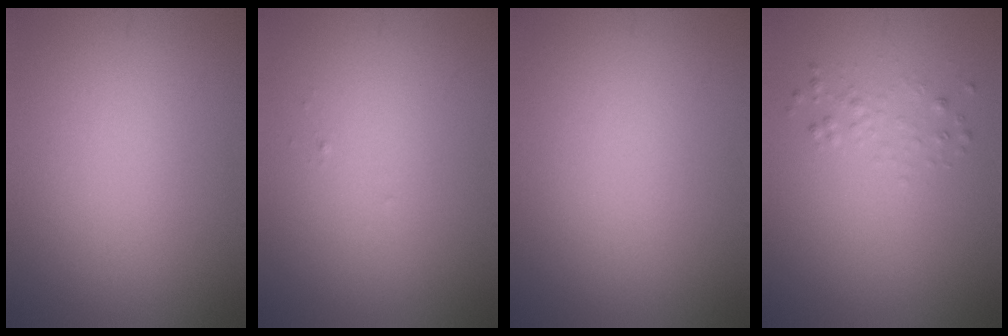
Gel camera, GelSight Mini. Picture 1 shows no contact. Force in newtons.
{"total": 0.0}
{"total": 0.0}
{"total": 1.0, "press": 1.0, "slide": 0.0}